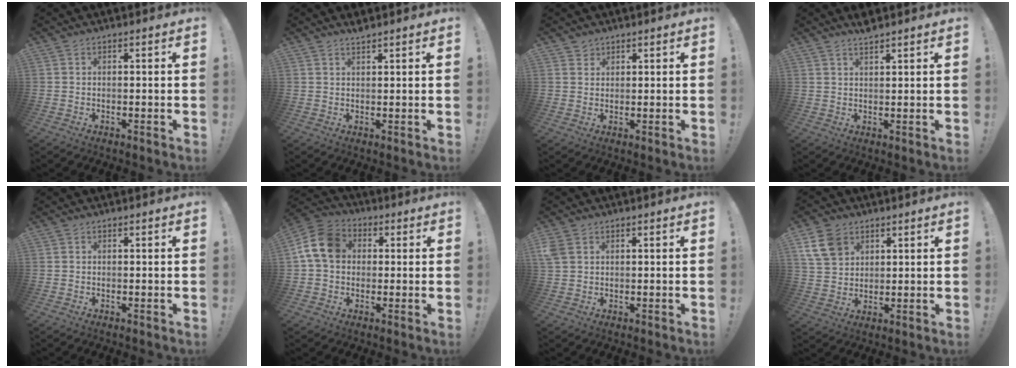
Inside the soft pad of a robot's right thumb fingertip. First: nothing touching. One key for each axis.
{"total": 1.7, "fx": 1.6, "fy": 0.1, "fz": 0.5, "tx": -0.011, "ty": -0.008, "tz": 0.029}
{"total": 2.1, "fx": 1.6, "fy": 1.4, "fz": -0.1, "tx": 0.003, "ty": -0.010, "tz": 0.028}
{"total": 2.9, "fx": 2.6, "fy": 0.5, "fz": 1.2, "tx": -0.020, "ty": -0.016, "tz": 0.046}
{"total": 0.0}
{"total": 12.6, "fx": 2.3, "fy": 9.6, "fz": 7.8, "tx": -0.141, "ty": 0.013, "tz": 0.051}
{"total": 3.6, "fx": 1.7, "fy": 2.5, "fz": 2.0, "tx": -0.048, "ty": 0.006, "tz": 0.038}
{"total": 9.9, "fx": 5.3, "fy": 7.0, "fz": 4.6, "tx": -0.083, "ty": -0.018, "tz": 0.106}